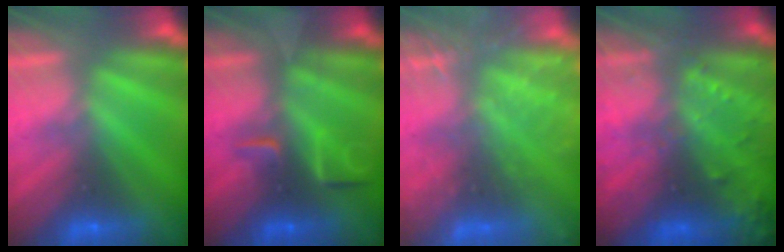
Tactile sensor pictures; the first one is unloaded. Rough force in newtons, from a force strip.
{"total": 2.2}
{"total": 6.1}
{"total": 8.4}